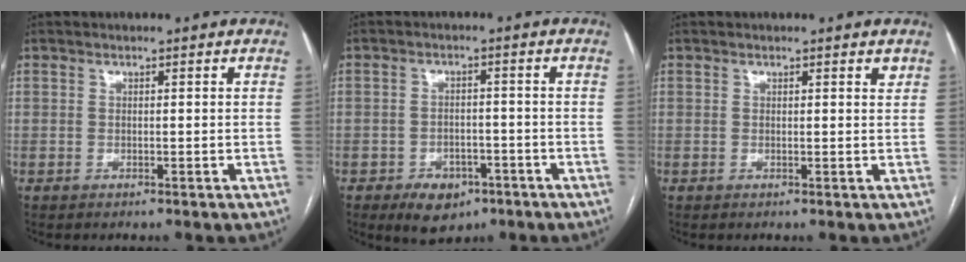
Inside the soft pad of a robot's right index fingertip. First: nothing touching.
{"total": 6.0, "force": [-3.5, 3.8, 3.1], "torque": [-0.048, -0.001, -0.044]}
{"total": 0.9, "force": [0.7, 0.2, 0.6], "torque": [-0.007, -0.002, 0.006]}